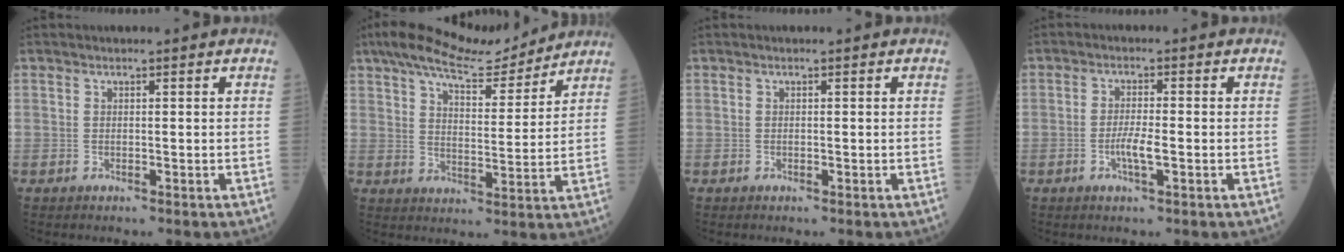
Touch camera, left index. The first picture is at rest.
{"total": 12.8, "force": [11.4, 2.2, 5.3], "torque": [-0.087, 0.010, 0.177]}
{"total": 0.0}
{"total": 3.1, "force": [-1.1, 0.3, 2.9], "torque": [-0.054, -0.003, -0.021]}